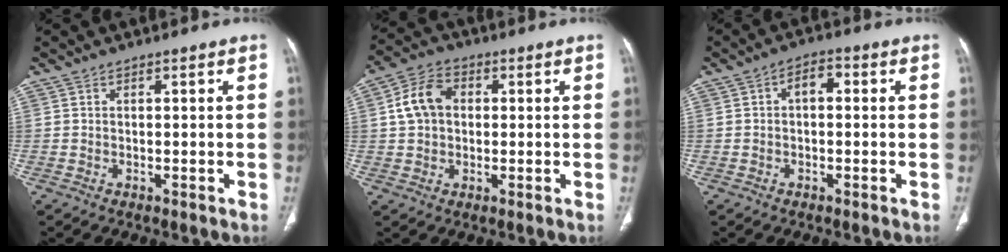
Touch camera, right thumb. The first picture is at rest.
{"total": 8.2, "force": [1.1, 6.1, 5.4], "torque": [-0.096, 0.020, 0.015]}
{"total": 3.7, "force": [0.3, 2.1, 3.0], "torque": [-0.041, 0.014, -0.003]}